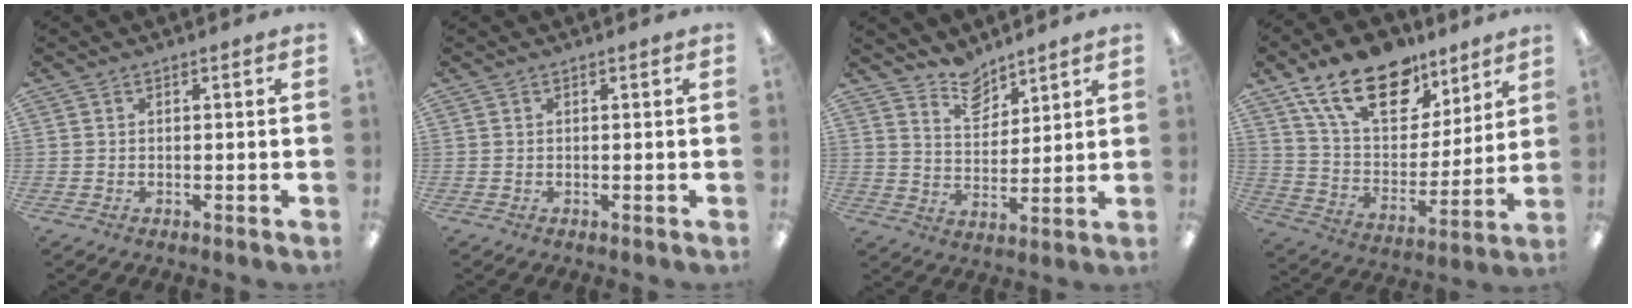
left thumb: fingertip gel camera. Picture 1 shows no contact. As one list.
[{"total": 0.0}, {"total": 8.0, "force": [6.9, 3.7, 1.7], "torque": [-0.027, -0.045, 0.129]}, {"total": 20.3, "force": [13.5, 10.6, 10.9], "torque": [-0.196, -0.069, 0.242]}]